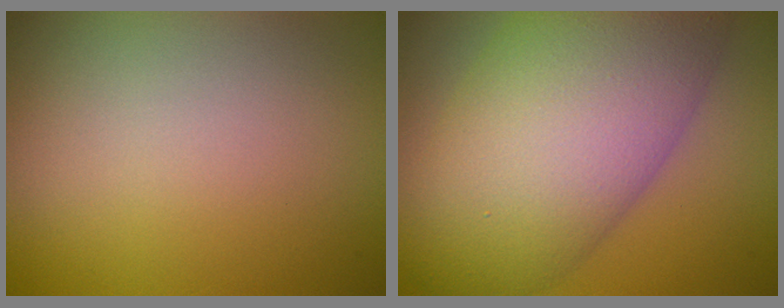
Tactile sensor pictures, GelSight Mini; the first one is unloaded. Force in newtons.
{"total": 12.0, "press": 12.0, "slide": 0.3}